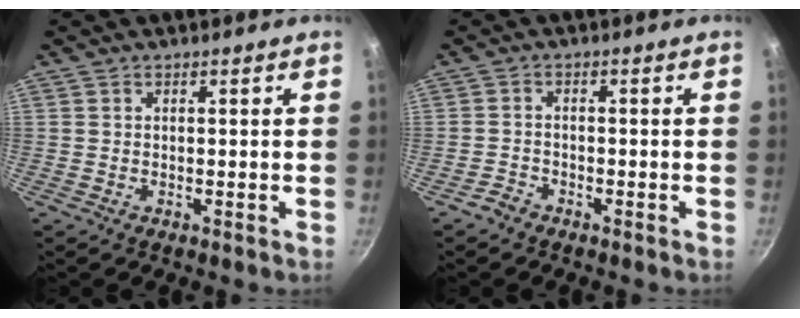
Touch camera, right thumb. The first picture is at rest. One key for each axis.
{"total": 2.2, "fx": -1.8, "fy": 1.1, "fz": 0.5, "tx": -0.007, "ty": 0.021, "tz": -0.036}